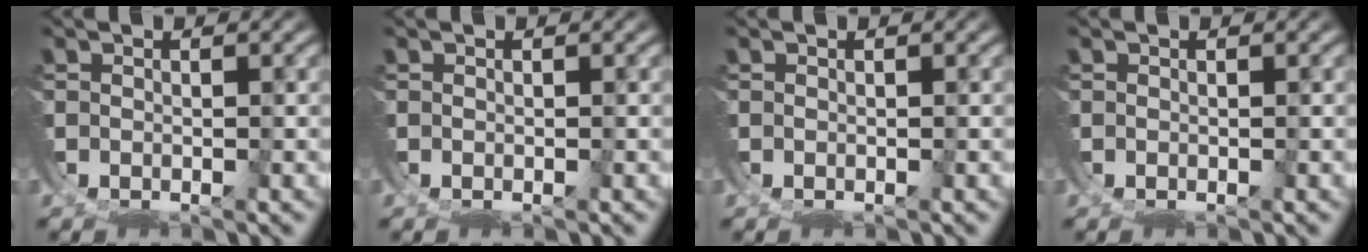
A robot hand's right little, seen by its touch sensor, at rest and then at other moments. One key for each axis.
{"total": 0.0}
{"total": 0.0}
{"total": 0.0}